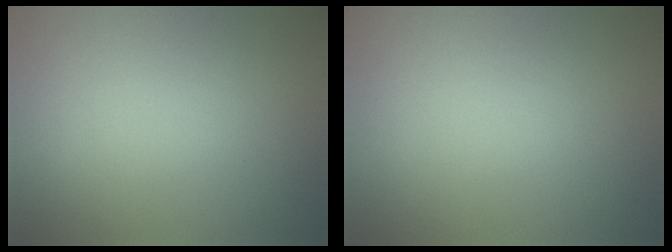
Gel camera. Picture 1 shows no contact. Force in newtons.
{"total": 0.0}